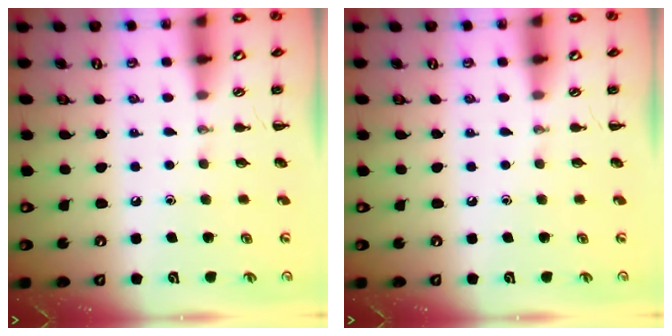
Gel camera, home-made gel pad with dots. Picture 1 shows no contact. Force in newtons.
{"total": 0.0}